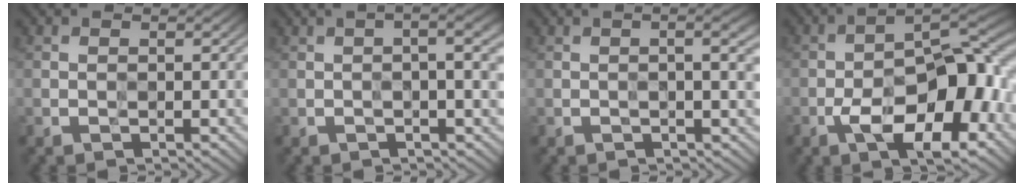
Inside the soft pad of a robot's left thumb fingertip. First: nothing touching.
{"total": 4.8, "force": [0.5, 1.0, 4.7], "torque": [-0.075, 0.011, 0.004]}
{"total": 3.6, "force": [0.4, 0.6, 3.5], "torque": [-0.056, 0.008, 0.004]}
{"total": 14.6, "force": [-5.0, 6.3, 12.2], "torque": [-0.180, 0.000, -0.091]}